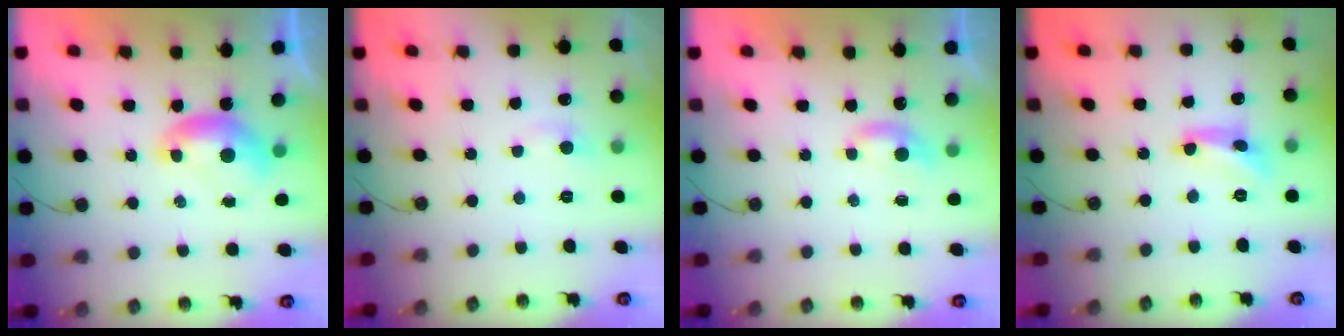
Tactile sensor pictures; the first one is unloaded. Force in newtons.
{"total": 1.1, "press": 0.8, "slide": 0.8}
{"total": 2.4, "press": 2.4, "slide": 0.4}
{"total": 5.3, "press": 5.3, "slide": 0.3}